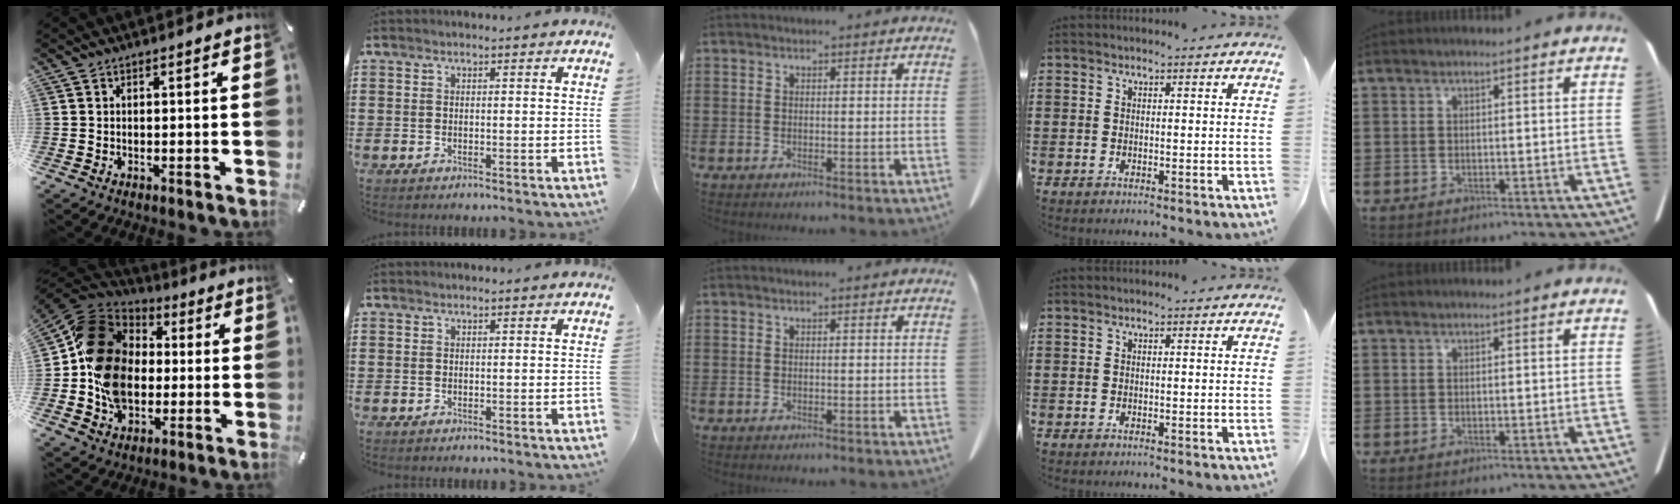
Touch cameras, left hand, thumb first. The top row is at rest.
{"thumb": {"total": 18.1, "force": [-1.7, 15.3, 9.6], "torque": [-0.206, 0.015, -0.033]}, "index": {"total": 0.5, "force": [0.5, 0.2, 0.0], "torque": [0.000, 0.001, 0.009]}}